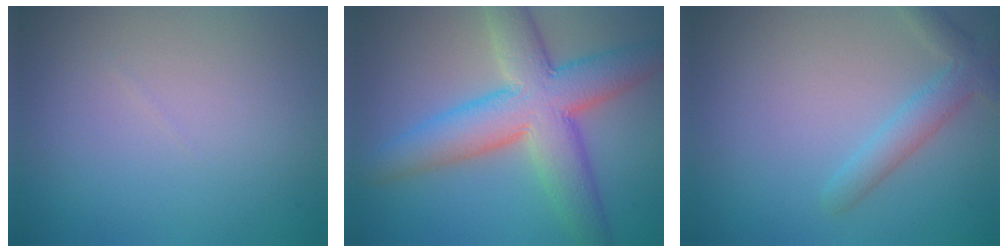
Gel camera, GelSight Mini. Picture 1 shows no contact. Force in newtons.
{"total": 9.5, "press": 9.5, "slide": 0.2}
{"total": 3.0, "press": 3.0, "slide": 0.2}